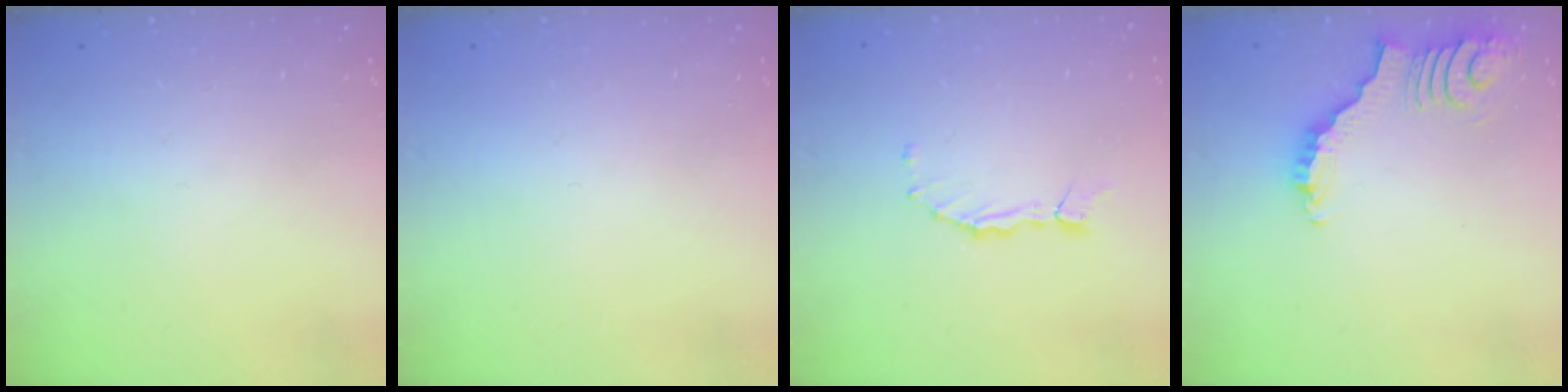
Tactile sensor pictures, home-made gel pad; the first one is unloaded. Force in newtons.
{"total": 0.0}
{"total": 1.9, "press": 1.9, "slide": 0.3}
{"total": 3.7, "press": 3.6, "slide": 0.7}